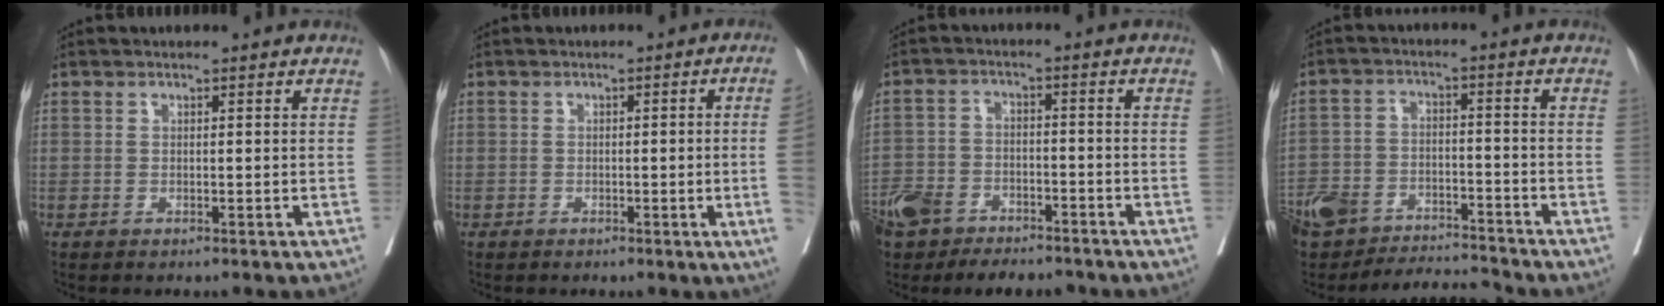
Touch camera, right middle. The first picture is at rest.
{"total": 5.5, "force": [-0.9, -1.4, 5.3], "torque": [-0.060, -0.007, -0.010]}
{"total": 12.3, "force": [-9.1, 6.3, 5.3], "torque": [-0.115, 0.008, -0.150]}
{"total": 12.7, "force": [-11.4, 3.9, 3.8], "torque": [-0.074, 0.022, -0.193]}